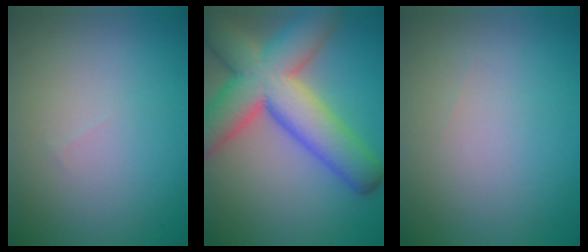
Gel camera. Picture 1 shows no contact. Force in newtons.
{"total": 12.0, "press": 12.0, "slide": 0.7}
{"total": 0.0}